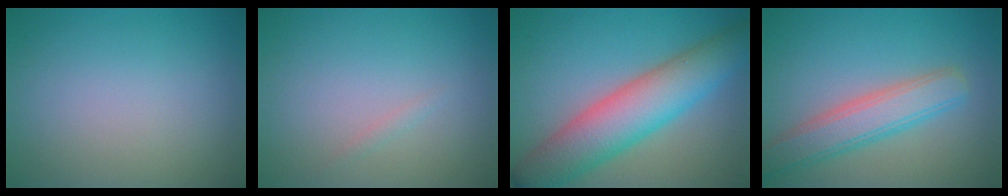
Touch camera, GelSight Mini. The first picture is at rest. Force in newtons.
{"total": 0.6, "press": 0.6, "slide": 0.1}
{"total": 8.4, "press": 8.4, "slide": 0.4}
{"total": 4.7, "press": 4.7, "slide": 0.3}